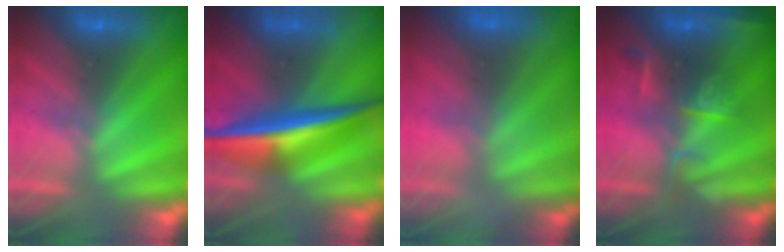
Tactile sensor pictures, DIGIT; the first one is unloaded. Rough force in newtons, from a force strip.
{"total": 7.6}
{"total": 9.4}
{"total": 2.5}